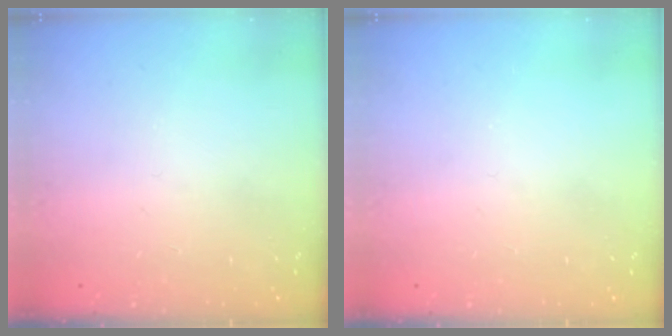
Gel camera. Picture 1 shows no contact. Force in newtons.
{"total": 0.0}